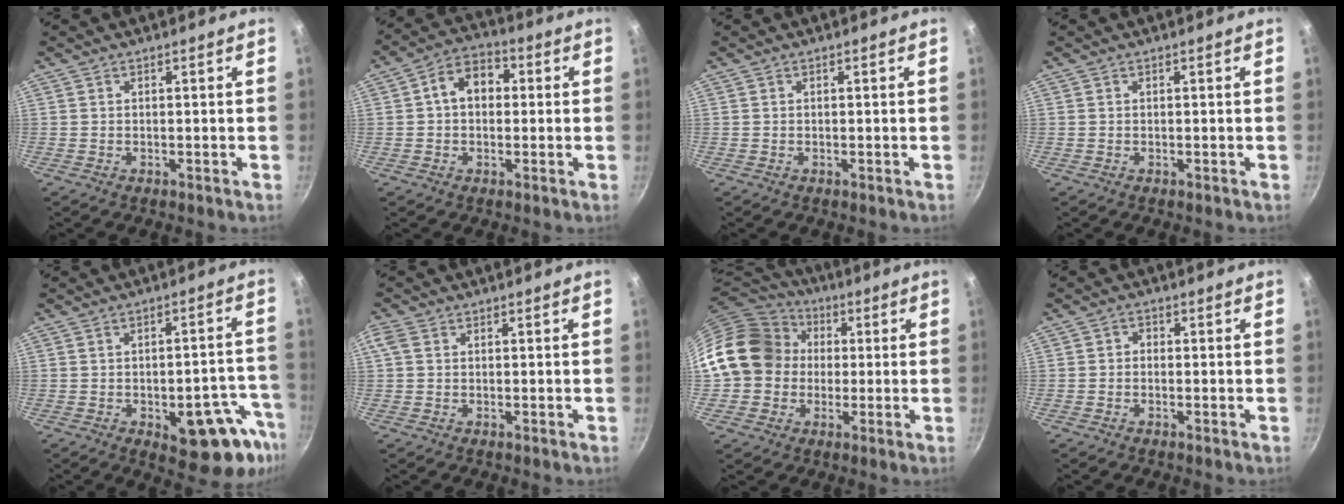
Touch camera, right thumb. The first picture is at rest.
{"total": 8.2, "force": [1.0, 6.1, 5.5], "torque": [-0.053, 0.022, 0.000]}
{"total": 0.0}
{"total": 0.0}
{"total": 14.3, "force": [-5.7, 6.4, 11.4], "torque": [-0.077, 0.030, -0.070]}
{"total": 2.2, "force": [0.5, 1.7, 1.3], "torque": [-0.025, 0.005, 0.006]}
{"total": 16.7, "force": [1.2, 14.6, 8.0], "torque": [-0.124, 0.041, 0.014]}
{"total": 1.6, "force": [-0.3, 1.4, 0.7], "torque": [-0.011, 0.006, -0.011]}